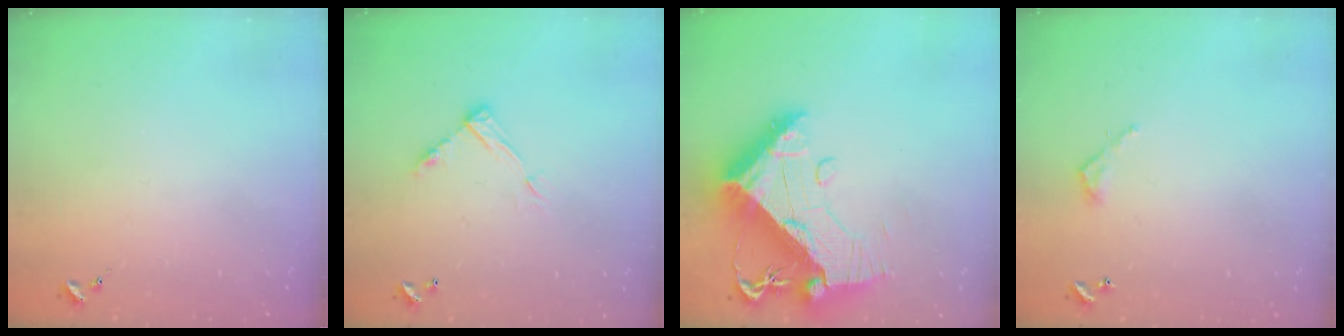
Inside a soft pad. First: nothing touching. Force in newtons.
{"total": 9.2, "press": 9.2, "slide": 0.1}
{"total": 19.4, "press": 19.3, "slide": 2.1}
{"total": 3.9, "press": 3.9, "slide": 0.3}